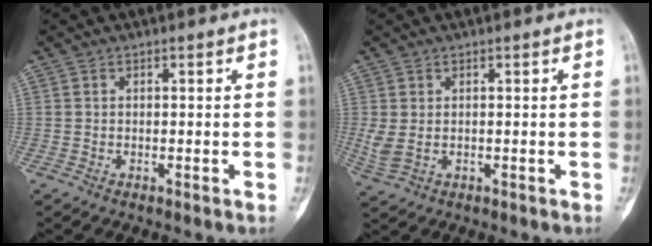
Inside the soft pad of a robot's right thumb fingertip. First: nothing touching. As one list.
[{"total": 3.1, "force": [0.2, 1.8, 2.5], "torque": [-0.070, 0.003, 0.013]}]